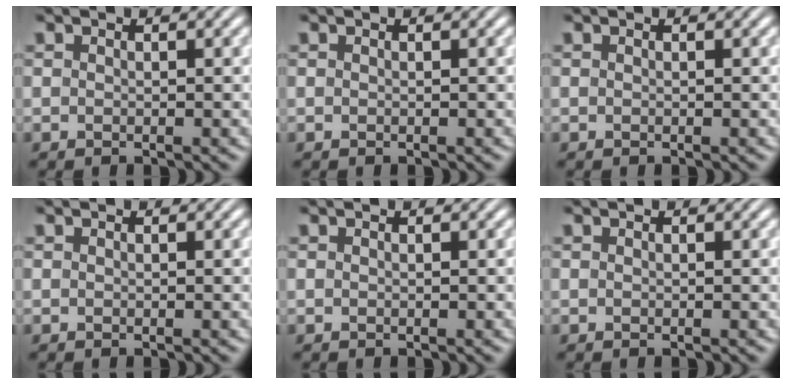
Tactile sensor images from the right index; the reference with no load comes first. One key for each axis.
{"total": 0.0}
{"total": 0.0}
{"total": 0.0}
{"total": 0.0}
{"total": 0.0}